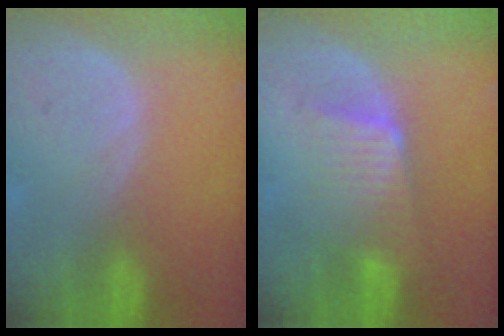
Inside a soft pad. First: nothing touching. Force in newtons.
{"total": 6.1, "press": 5.5, "slide": 2.6}